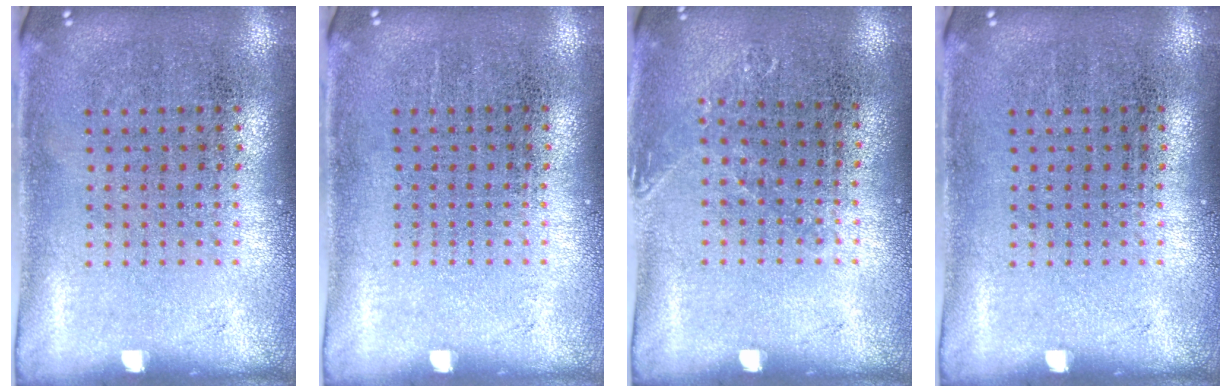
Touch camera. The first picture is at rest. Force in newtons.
{"total": 0.0}
{"total": 0.8, "press": 0.8, "slide": 0.1}
{"total": 0.0}